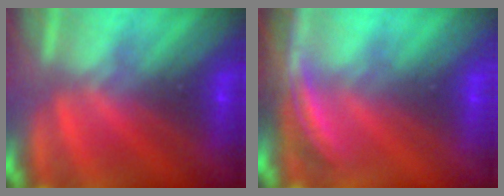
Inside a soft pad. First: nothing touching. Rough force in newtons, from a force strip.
{"total": 3.7}